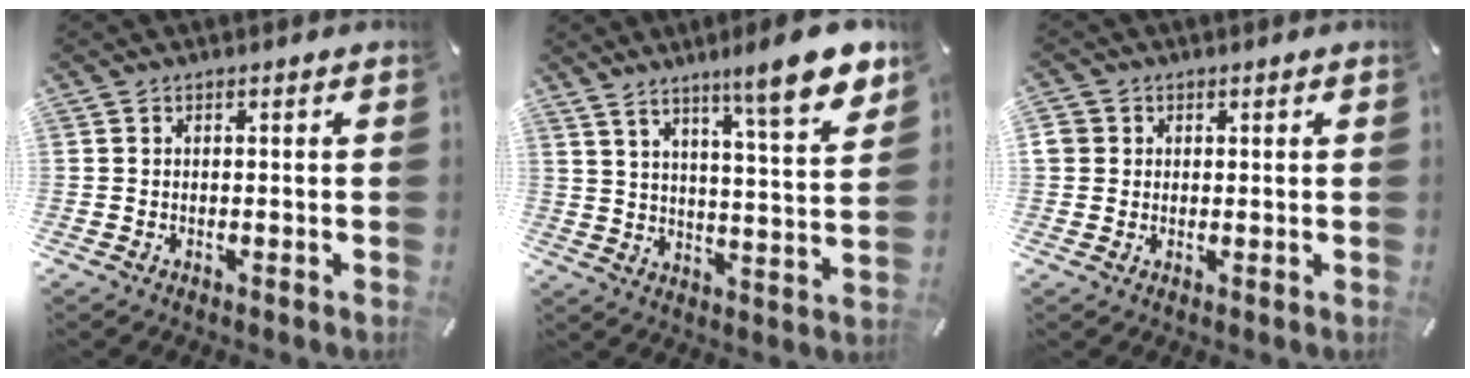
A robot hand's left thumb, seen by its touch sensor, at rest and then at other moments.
{"total": 12.8, "force": [10.0, 1.6, 7.9], "torque": [-0.125, -0.064, 0.163]}
{"total": 2.8, "force": [0.7, 2.7, 0.4], "torque": [-0.010, 0.006, 0.014]}